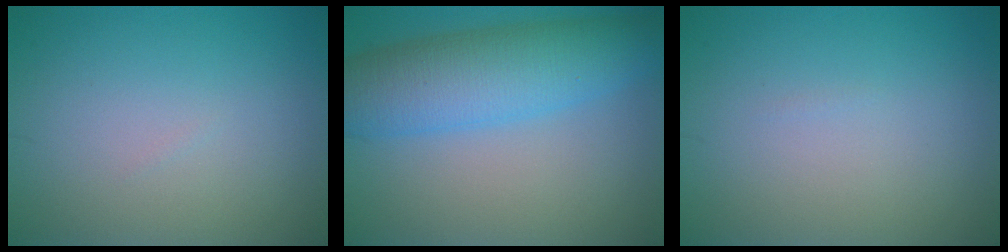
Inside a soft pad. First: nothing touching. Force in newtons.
{"total": 7.9, "press": 7.9, "slide": 0.2}
{"total": 0.0}